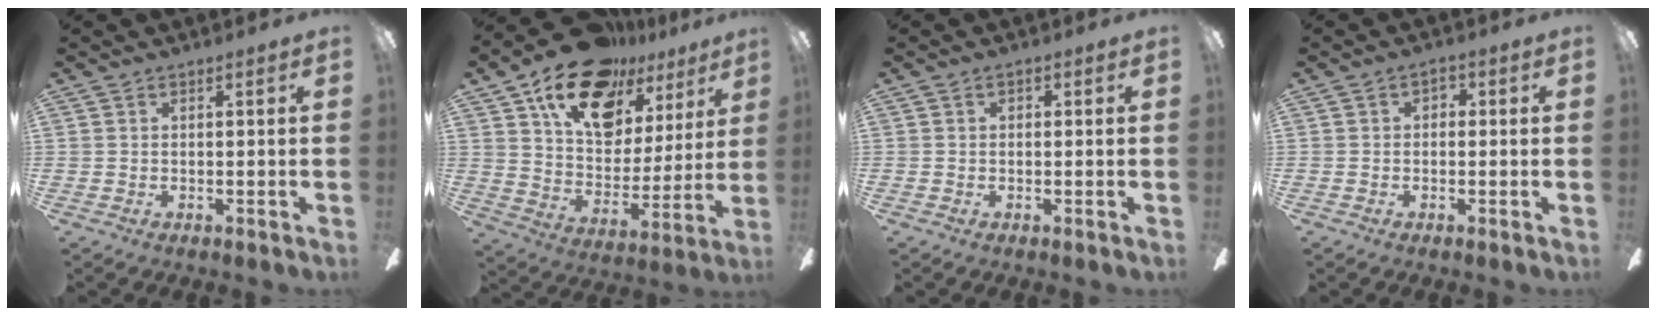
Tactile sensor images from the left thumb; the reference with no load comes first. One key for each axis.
{"total": 20.6, "fx": 13.7, "fy": 11.4, "fz": 10.3, "tx": -0.173, "ty": -0.077, "tz": 0.246}
{"total": 0.8, "fx": 0.1, "fy": 0.7, "fz": 0.3, "tx": -0.007, "ty": 0.005, "tz": 0.000}
{"total": 2.1, "fx": -0.4, "fy": 1.7, "fz": 1.2, "tx": -0.014, "ty": 0.007, "tz": -0.012}